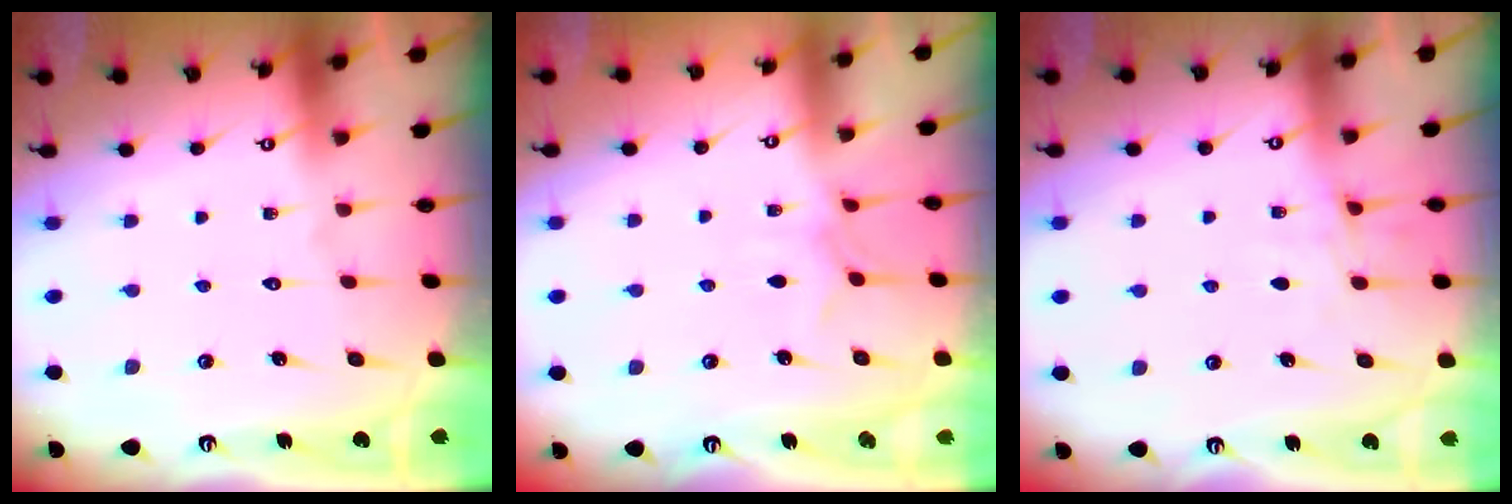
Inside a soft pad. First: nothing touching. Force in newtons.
{"total": 3.6, "press": 3.6, "slide": 0.2}
{"total": 6.1, "press": 6.0, "slide": 0.6}